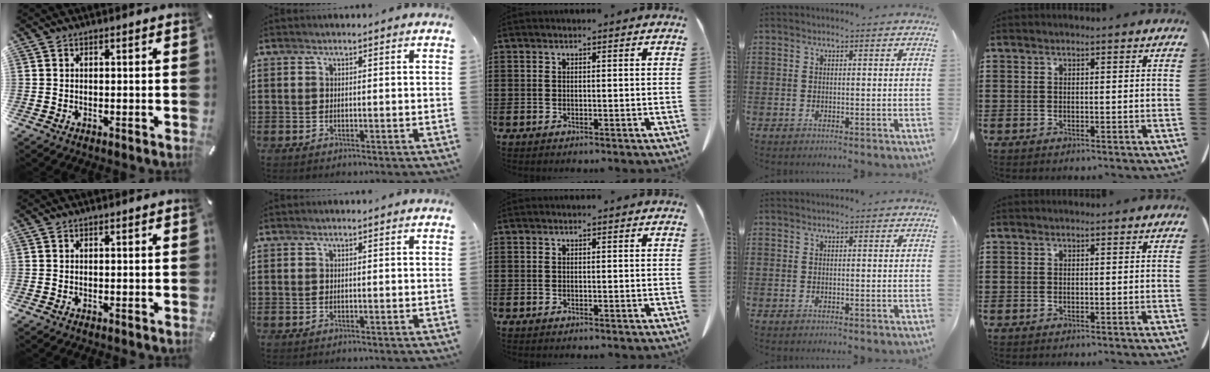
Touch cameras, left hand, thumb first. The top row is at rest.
{}